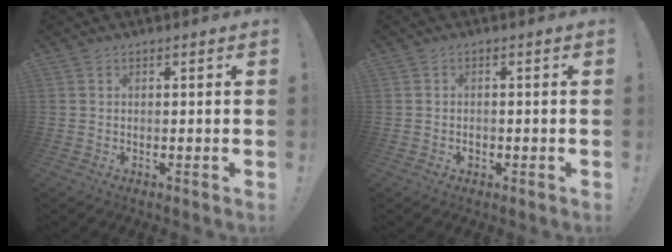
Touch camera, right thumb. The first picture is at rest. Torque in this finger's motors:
{"motor_torque": [0.42, 0.25, 0.21, -0.41, -0.02]}